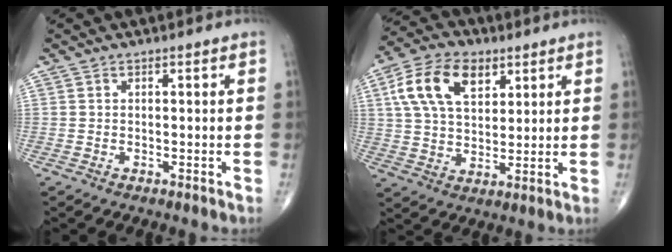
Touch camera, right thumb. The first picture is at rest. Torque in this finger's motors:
{"motor_torque": [-0.81, 1.26, 0.27, 0.22, 0.32]}